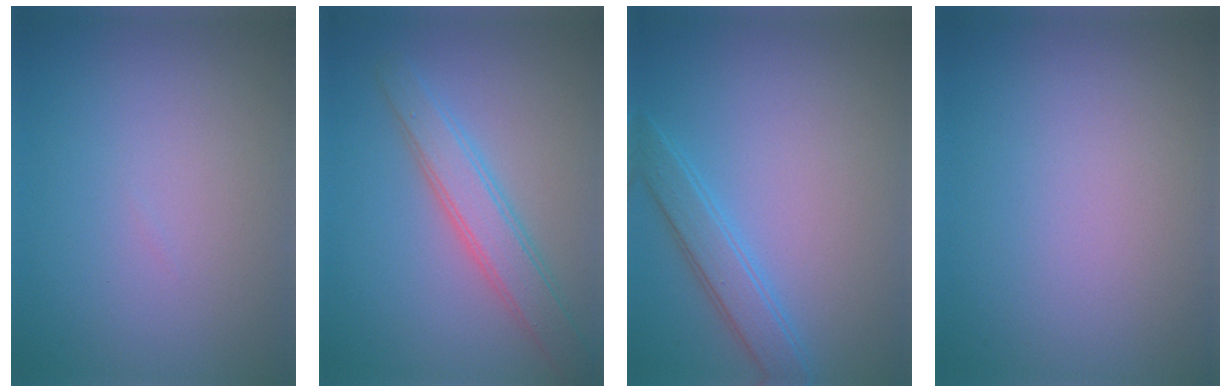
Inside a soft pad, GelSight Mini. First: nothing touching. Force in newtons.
{"total": 3.7, "press": 3.7, "slide": 0.0}
{"total": 2.8, "press": 2.8, "slide": 0.1}
{"total": 0.0}